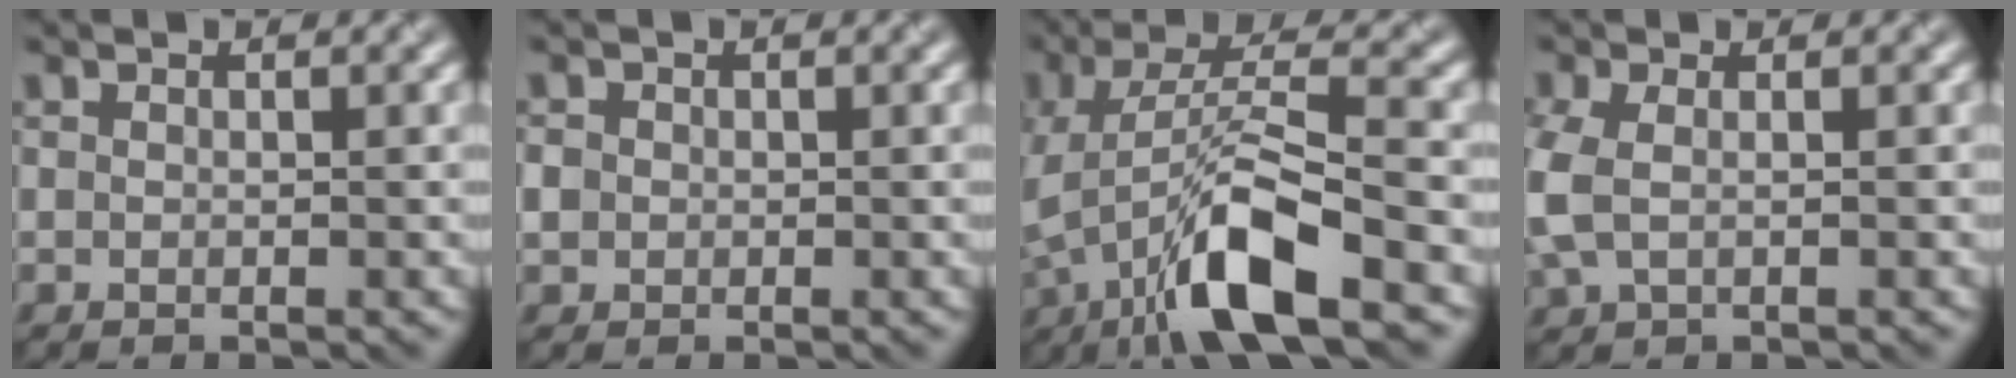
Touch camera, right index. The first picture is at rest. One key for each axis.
{"total": 1.2, "fx": -0.1, "fy": 1.1, "fz": 0.2, "tx": -0.005, "ty": -0.001, "tz": -0.004}
{"total": 9.3, "fx": -4.8, "fy": 2.6, "fz": 7.6, "tx": -0.150, "ty": 0.006, "tz": -0.089}
{"total": 2.9, "fx": -0.3, "fy": 1.8, "fz": 2.3, "tx": -0.072, "ty": -0.003, "tz": -0.006}